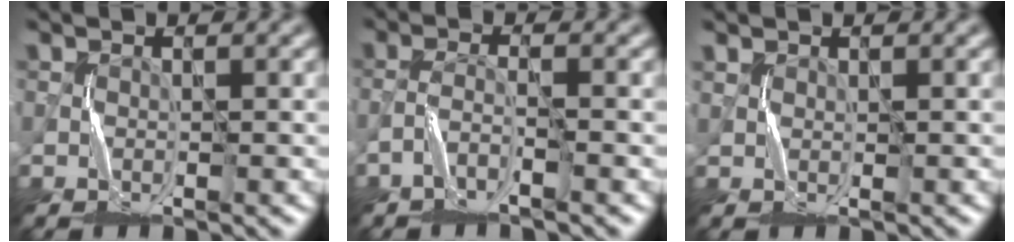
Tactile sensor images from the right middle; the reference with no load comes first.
{"total": 1.6, "force": [-1.3, -0.1, 0.9], "torque": [-0.024, 0.008, -0.034]}
{"total": 1.0, "force": [0.8, 0.5, 0.2], "torque": [-0.004, -0.001, 0.018]}